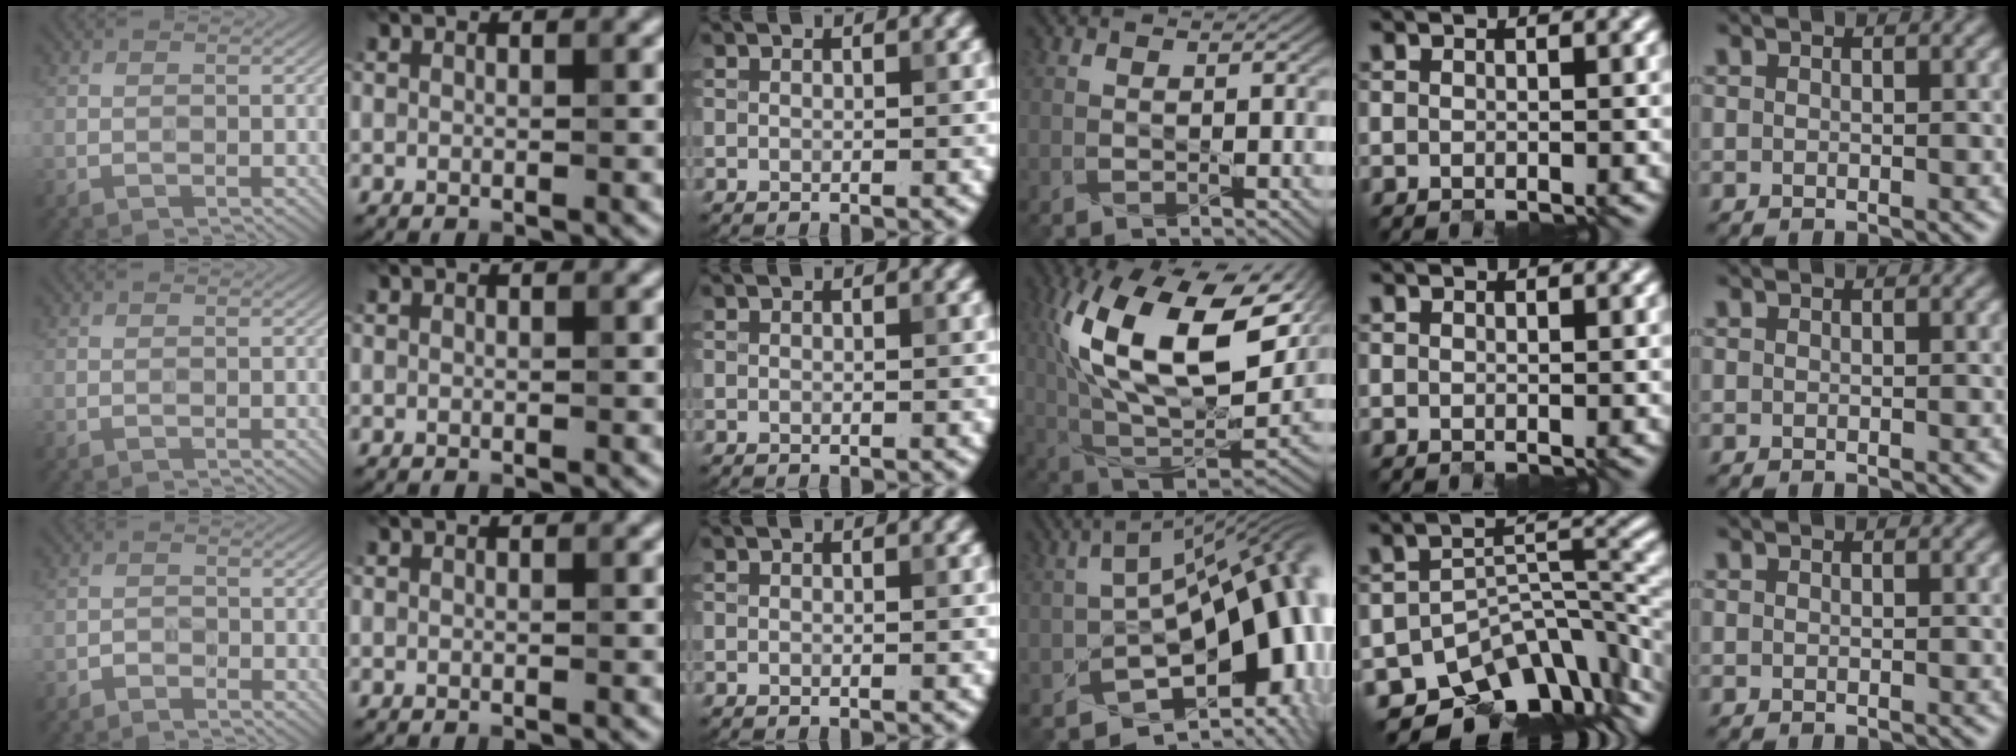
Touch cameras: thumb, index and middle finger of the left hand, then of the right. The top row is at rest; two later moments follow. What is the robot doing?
{"motion": "close", "object": "stapler"}